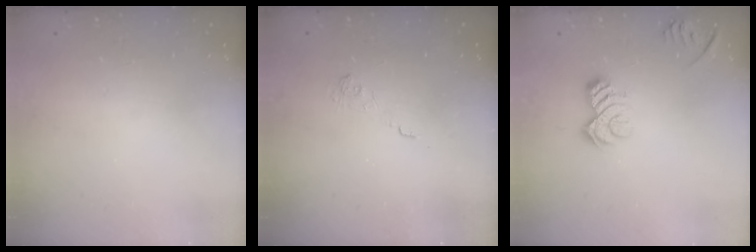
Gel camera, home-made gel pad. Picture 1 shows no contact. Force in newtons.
{"total": 2.0, "press": 1.4, "slide": 1.4}
{"total": 10.4, "press": 10.3, "slide": 1.3}